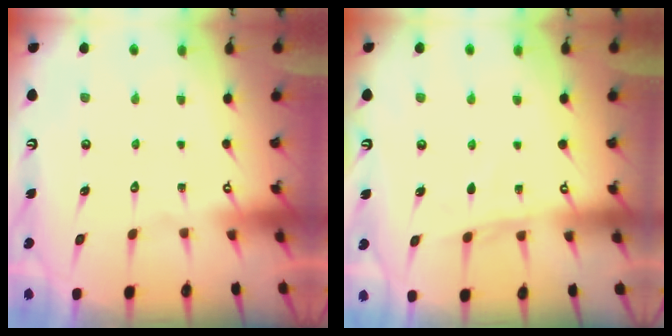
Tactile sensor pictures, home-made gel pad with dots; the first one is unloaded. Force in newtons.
{"total": 5.4, "press": 5.4, "slide": 0.6}